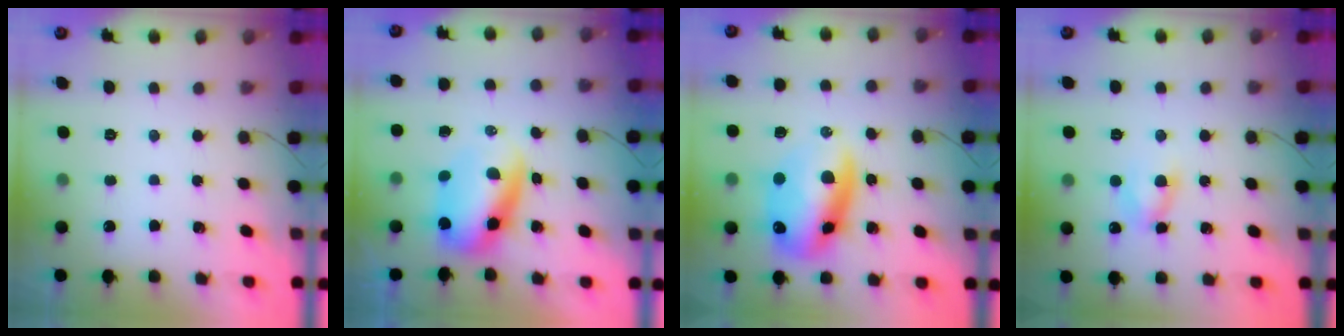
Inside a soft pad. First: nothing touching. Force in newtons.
{"total": 7.0, "press": 6.8, "slide": 1.4}
{"total": 14.5, "press": 14.1, "slide": 3.5}
{"total": 5.1, "press": 5.0, "slide": 0.5}